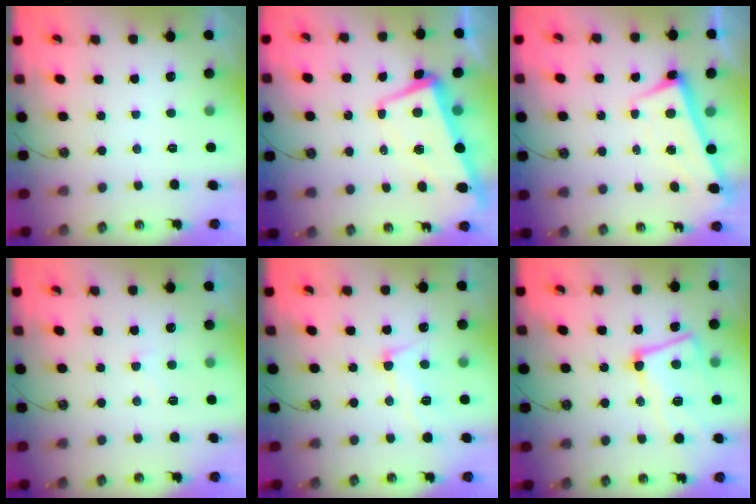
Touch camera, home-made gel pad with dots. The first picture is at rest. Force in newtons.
{"total": 1.6, "press": 0.1, "slide": 1.6}
{"total": 2.5, "press": 2.4, "slide": 0.7}
{"total": 2.7, "press": 2.6, "slide": 0.5}
{"total": 7.5, "press": 7.4, "slide": 1.1}
{"total": 8.9, "press": 8.7, "slide": 2.0}